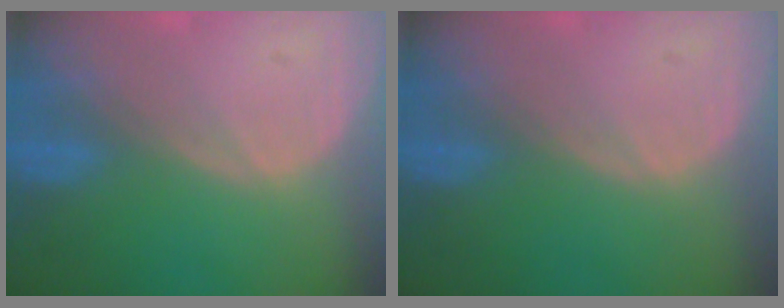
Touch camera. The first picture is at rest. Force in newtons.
{"total": 0.0}